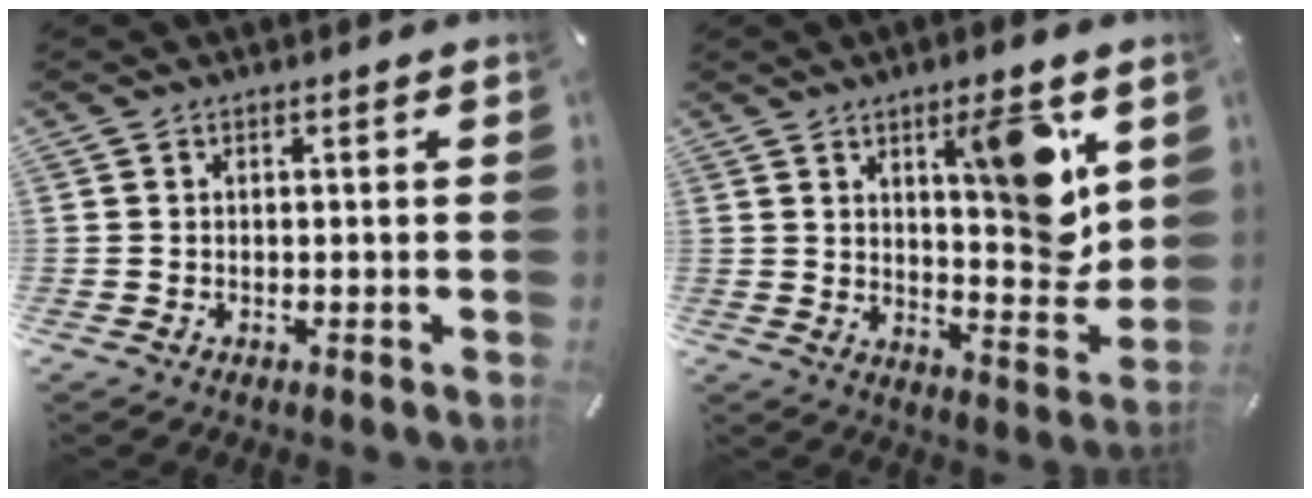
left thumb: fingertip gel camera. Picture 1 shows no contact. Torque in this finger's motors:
{"motor_torque": [0.55, 1.13, 1.50, -1.27, 0.36]}